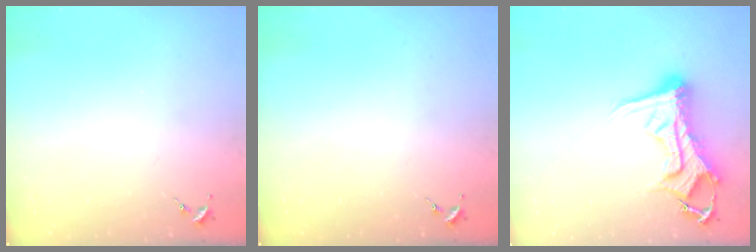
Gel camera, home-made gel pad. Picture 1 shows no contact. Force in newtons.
{"total": 0.0}
{"total": 14.1, "press": 14.0, "slide": 1.6}